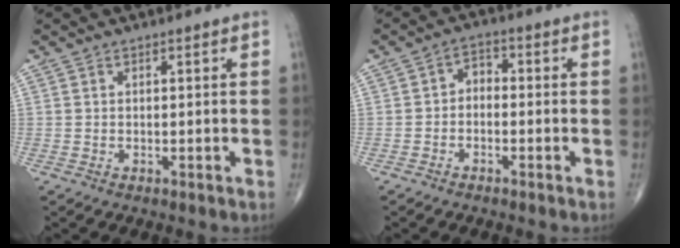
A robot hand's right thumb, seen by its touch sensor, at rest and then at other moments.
{"total": 3.1, "force": [-1.0, 2.2, 1.9], "torque": [-0.014, 0.023, -0.032]}